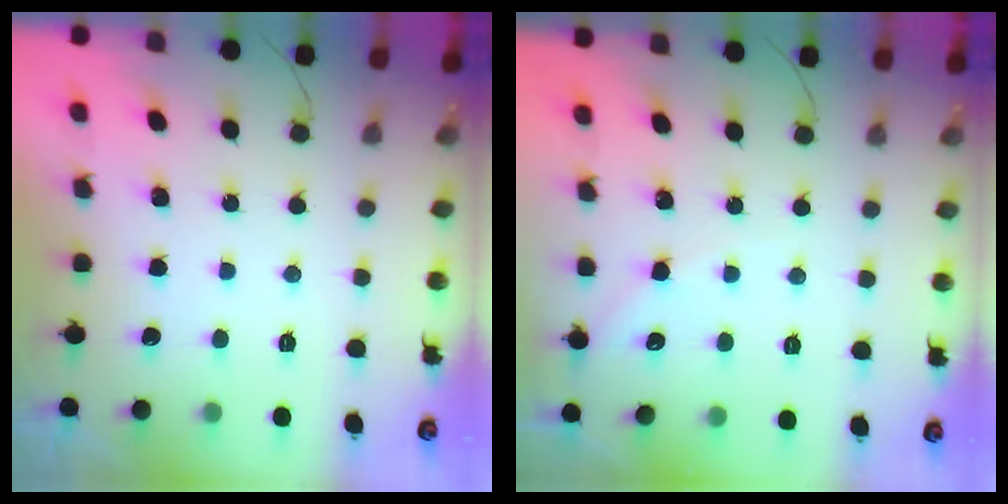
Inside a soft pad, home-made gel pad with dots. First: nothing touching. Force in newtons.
{"total": 3.8, "press": 3.7, "slide": 0.6}